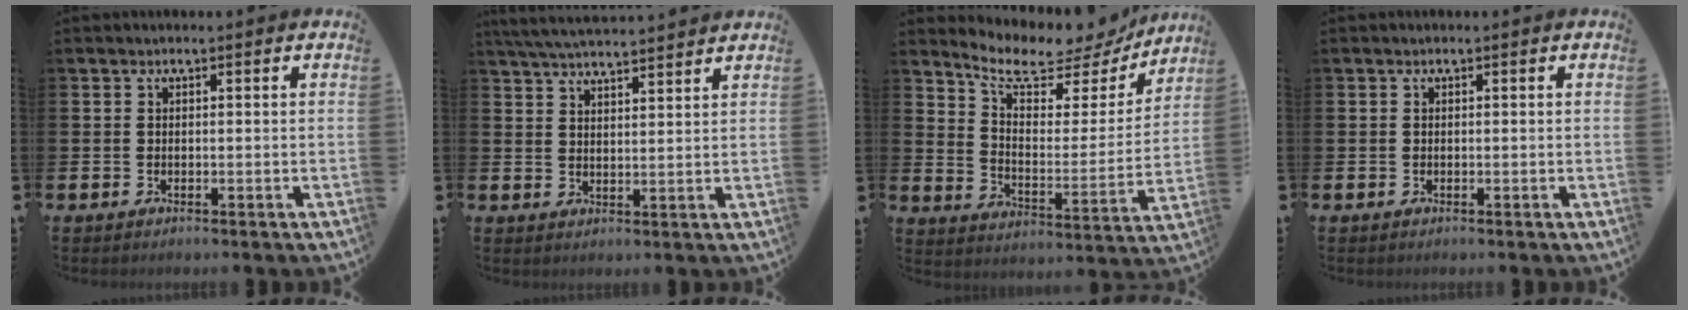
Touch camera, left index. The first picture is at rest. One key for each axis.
{"total": 5.1, "fx": 5.0, "fy": -0.1, "fz": 0.9, "tx": -0.028, "ty": -0.027, "tz": 0.089}
{"total": 8.2, "fx": 7.4, "fy": 2.5, "fz": 2.7, "tx": -0.078, "ty": -0.058, "tz": 0.123}
{"total": 0.0}